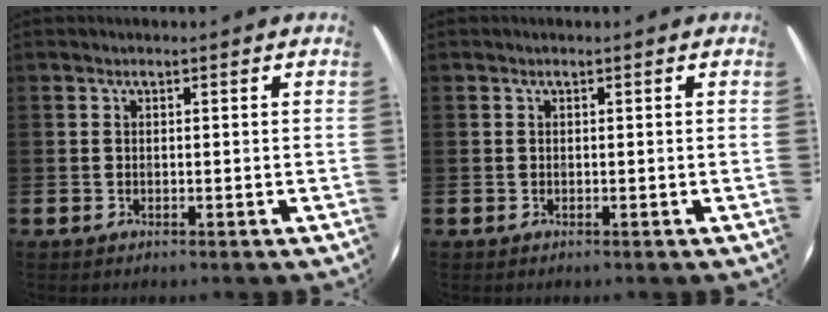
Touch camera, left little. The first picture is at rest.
{"total": 0.0}